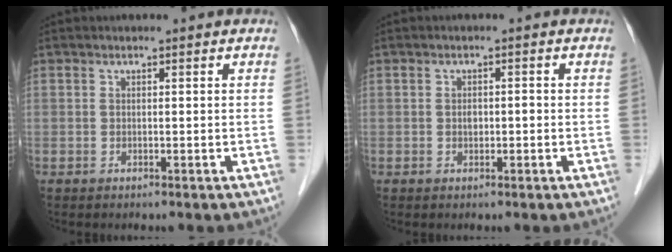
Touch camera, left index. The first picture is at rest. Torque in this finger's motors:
{"motor_torque": [0.00, 0.06, -0.01, 0.00]}